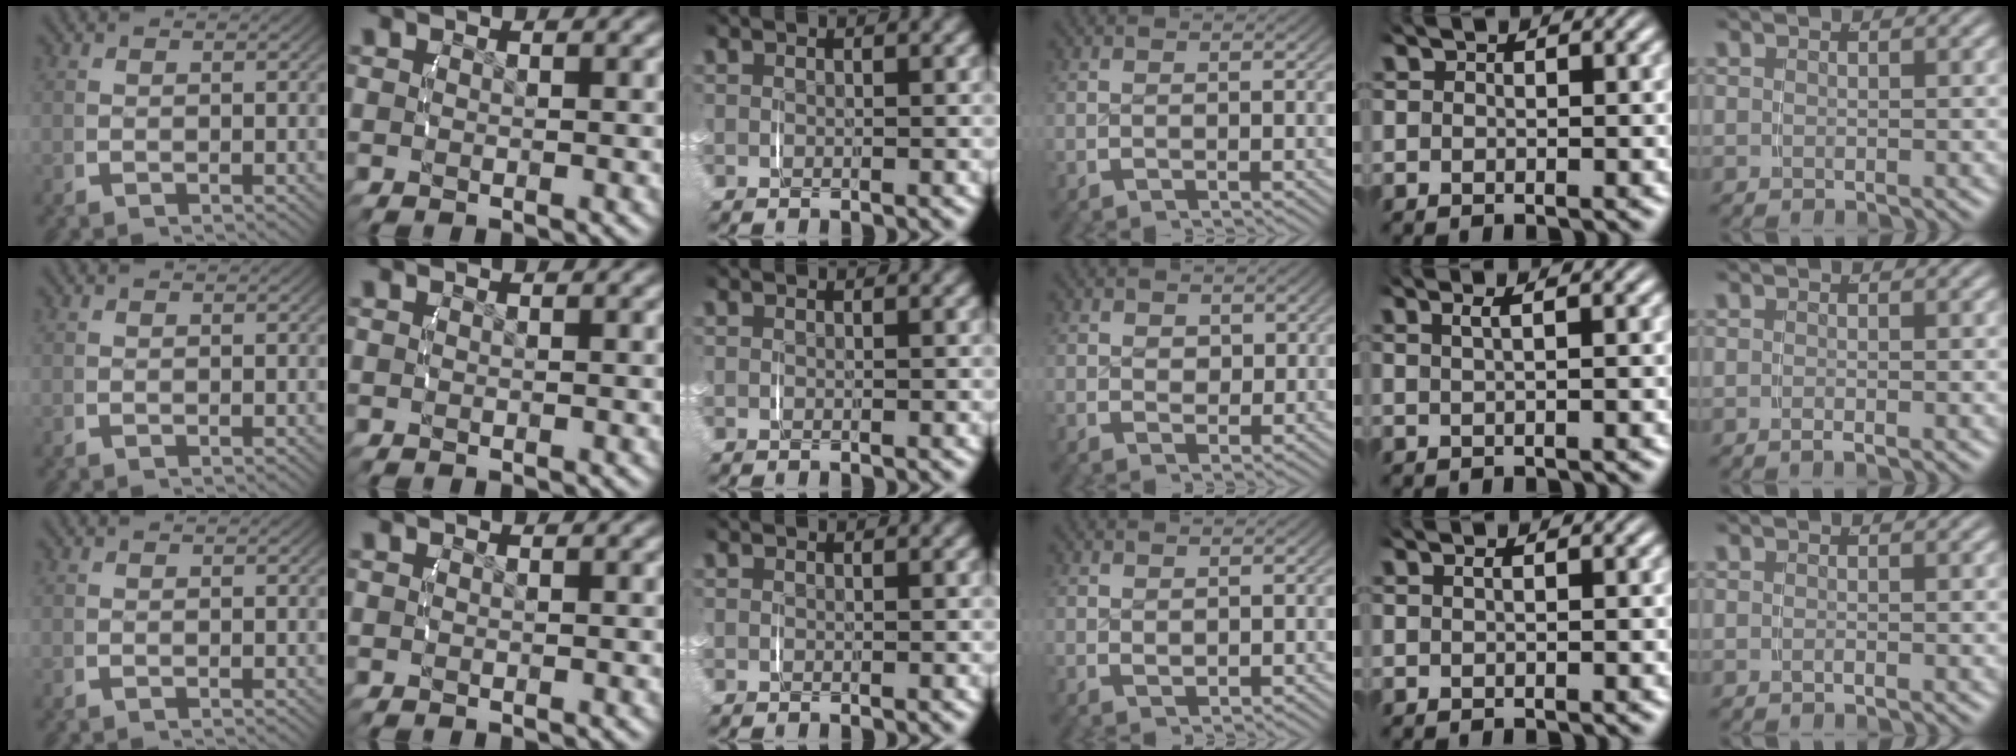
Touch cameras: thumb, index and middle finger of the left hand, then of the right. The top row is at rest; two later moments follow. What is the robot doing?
{"motion": "lift_and_place", "object": "small bumper sticker"}